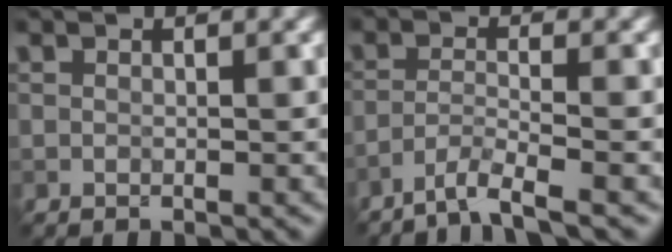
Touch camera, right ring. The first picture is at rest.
{"total": 3.1, "force": [-2.4, 0.2, 2.0], "torque": [-0.033, 0.003, -0.058]}